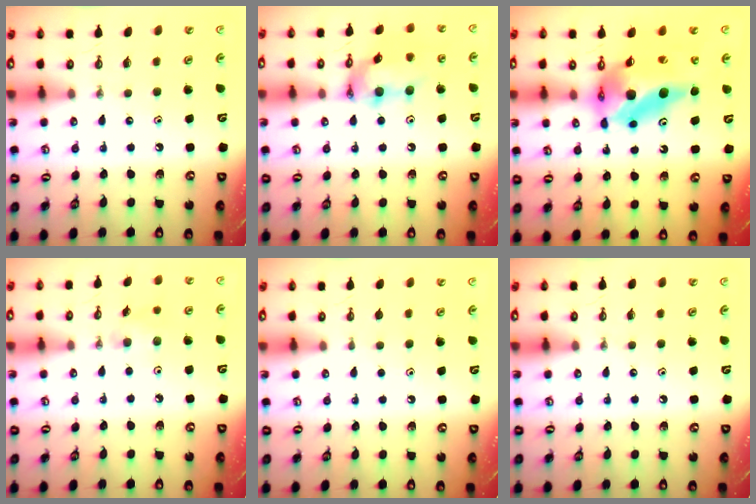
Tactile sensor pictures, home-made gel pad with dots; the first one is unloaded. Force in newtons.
{"total": 14.2, "press": 14.1, "slide": 1.7}
{"total": 18.5, "press": 18.4, "slide": 1.9}
{"total": 4.6, "press": 4.4, "slide": 1.4}
{"total": 0.5, "press": 0.0, "slide": 0.5}
{"total": 0.0}